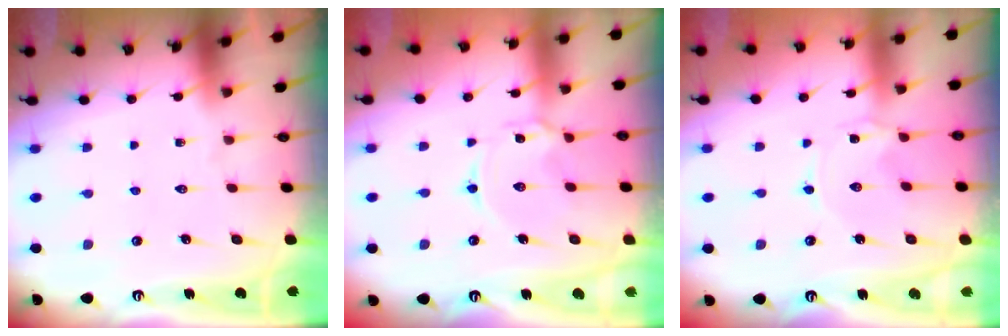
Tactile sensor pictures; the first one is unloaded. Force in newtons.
{"total": 2.6, "press": 2.5, "slide": 0.3}
{"total": 0.0}